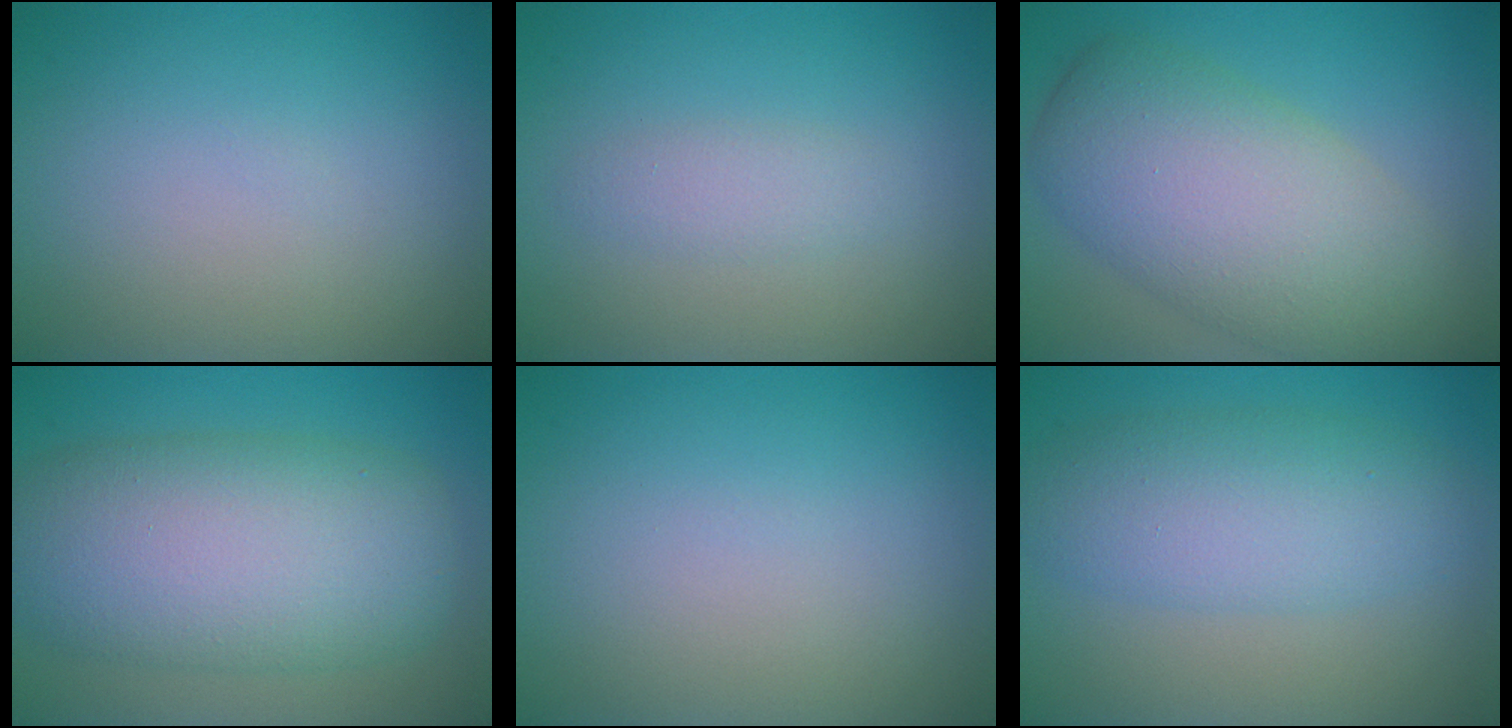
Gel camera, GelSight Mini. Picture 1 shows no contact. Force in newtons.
{"total": 1.6, "press": 1.6, "slide": 0.0}
{"total": 9.5, "press": 9.5, "slide": 0.7}
{"total": 10.7, "press": 10.7, "slide": 0.4}
{"total": 0.0}
{"total": 5.6, "press": 5.6, "slide": 0.2}